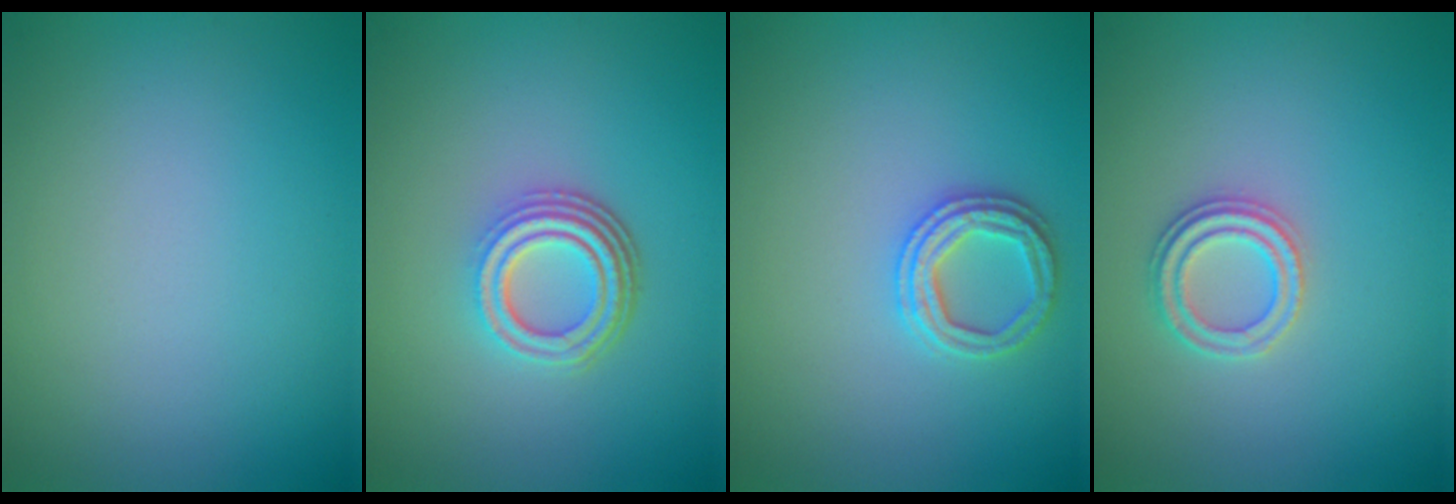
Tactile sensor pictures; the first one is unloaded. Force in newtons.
{"total": 4.2, "press": 3.2, "slide": 2.8}
{"total": 2.4, "press": 2.4, "slide": 0.1}
{"total": 2.2, "press": 2.1, "slide": 0.6}